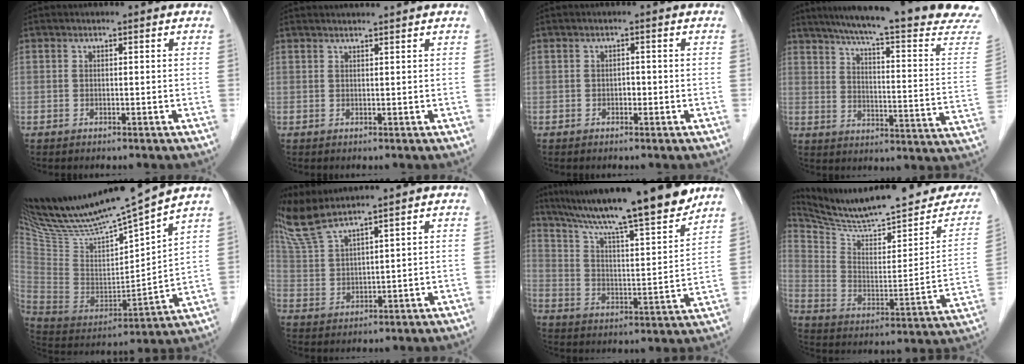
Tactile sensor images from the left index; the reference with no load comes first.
{"total": 3.2, "force": [3.0, -0.7, 0.9], "torque": [-0.010, 0.016, 0.043]}
{"total": 0.8, "force": [-0.3, 0.5, 0.6], "torque": [-0.007, 0.003, -0.008]}
{"total": 25.7, "force": [22.3, 0.0, 12.8], "torque": [-0.193, -0.064, 0.278]}
{"total": 18.7, "force": [16.8, -0.1, 8.1], "torque": [-0.153, -0.019, 0.307]}
{"total": 7.4, "force": [6.6, -1.3, 3.2], "torque": [-0.083, 0.009, 0.141]}
{"total": 20.3, "force": [17.2, 0.4, 10.8], "torque": [-0.178, 0.001, 0.270]}
{"total": 23.5, "force": [21.1, 4.6, 9.4], "torque": [-0.144, -0.049, 0.299]}